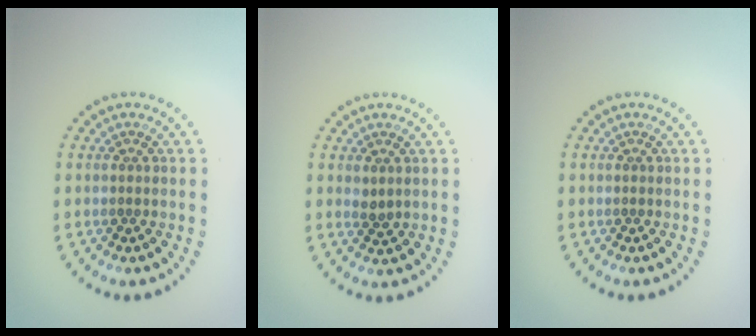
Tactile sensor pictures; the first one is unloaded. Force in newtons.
{"total": 1.0, "press": 0.9, "slide": 0.3}
{"total": 0.0}